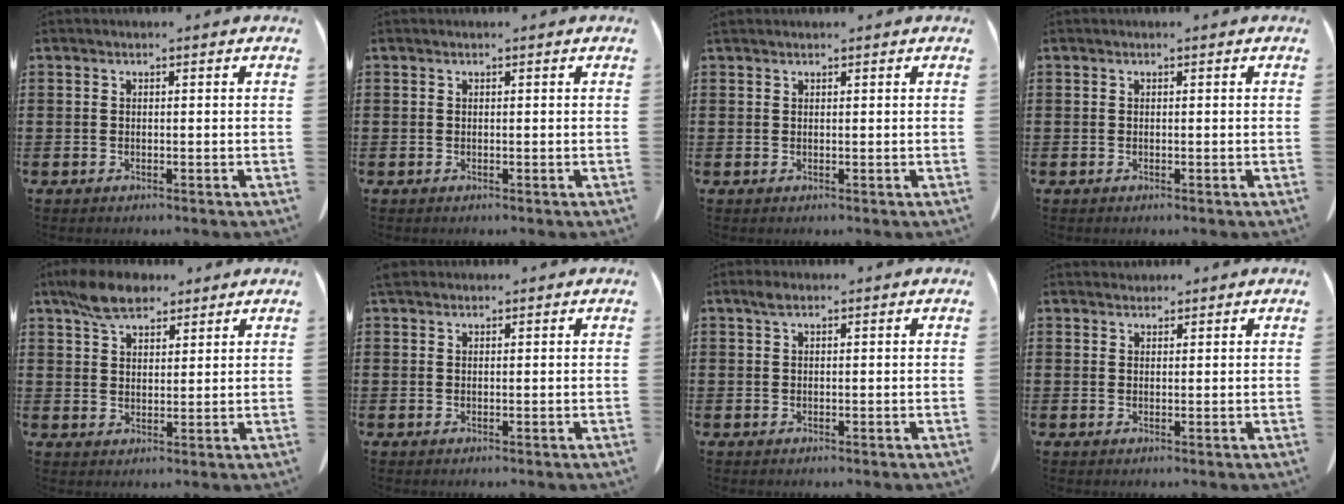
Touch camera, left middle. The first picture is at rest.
{"total": 0.0}
{"total": 0.5, "force": [0.5, 0.1, 0.1], "torque": [-0.005, -0.003, 0.011]}
{"total": 0.0}
{"total": 6.9, "force": [5.2, 3.1, 3.3], "torque": [-0.082, 0.000, 0.099]}
{"total": 1.2, "force": [1.1, 0.3, 0.4], "torque": [-0.013, -0.001, 0.024]}
{"total": 1.3, "force": [0.7, 0.5, 0.9], "torque": [-0.022, 0.002, 0.013]}
{"total": 1.5, "force": [1.4, 0.4, 0.0], "torque": [-0.003, -0.001, 0.029]}